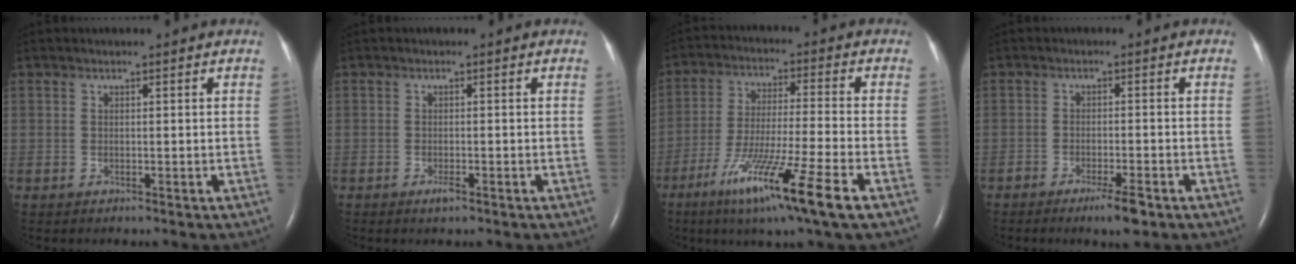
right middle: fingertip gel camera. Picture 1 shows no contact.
{"total": 1.2, "force": [-0.8, 0.3, 0.9], "torque": [-0.020, -0.002, -0.011]}
{"total": 14.7, "force": [-7.9, -0.6, 12.3], "torque": [-0.241, -0.046, -0.139]}
{"total": 3.9, "force": [-2.6, 0.6, 2.9], "torque": [-0.050, -0.004, -0.041]}